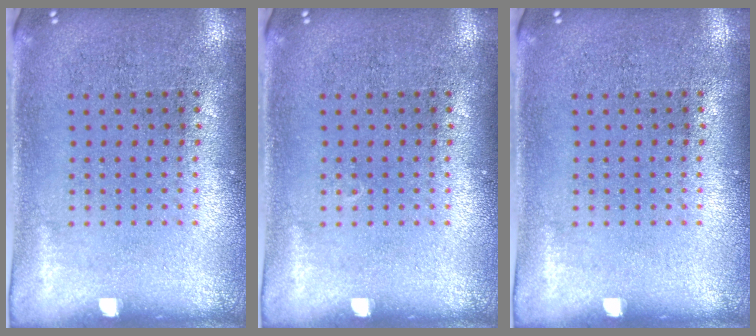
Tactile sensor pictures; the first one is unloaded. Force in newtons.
{"total": 0.0}
{"total": 0.0}